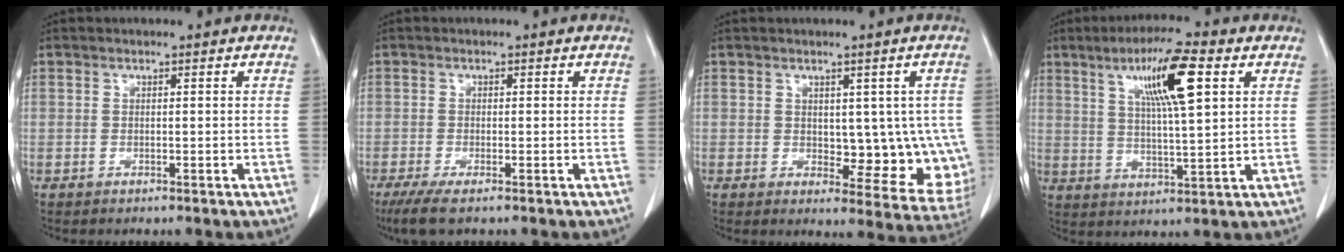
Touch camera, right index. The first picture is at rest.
{"total": 3.7, "force": [-2.3, 0.6, 2.8], "torque": [-0.058, -0.012, -0.042]}
{"total": 9.6, "force": [0.0, 5.2, 8.1], "torque": [-0.074, -0.001, 0.016]}
{"total": 11.3, "force": [4.7, 1.1, 10.2], "torque": [-0.181, 0.009, 0.080]}